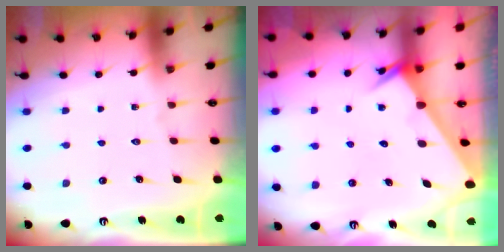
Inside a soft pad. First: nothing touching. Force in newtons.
{"total": 2.4, "press": 2.4, "slide": 0.1}